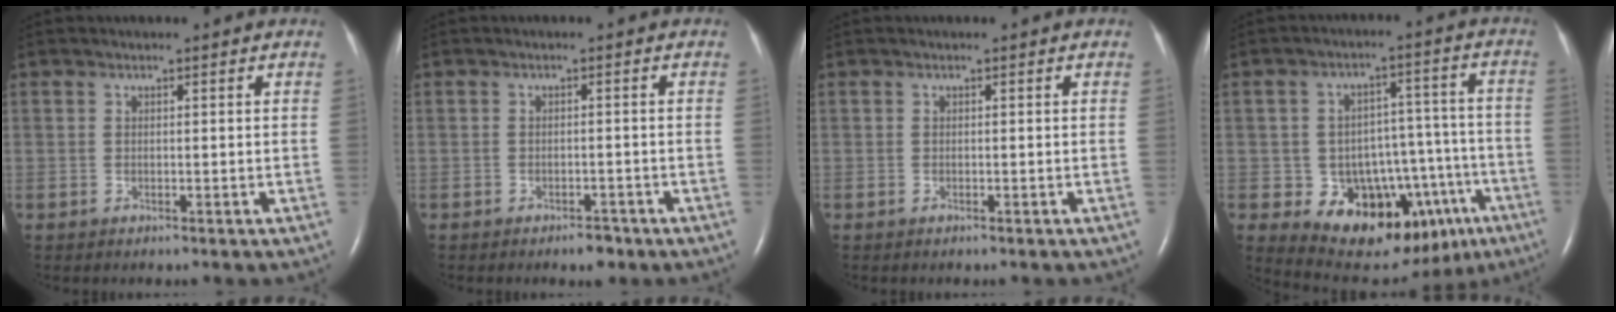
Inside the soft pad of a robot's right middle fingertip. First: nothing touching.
{"total": 2.1, "force": [-1.6, 0.9, 1.1], "torque": [-0.016, 0.001, -0.018]}
{"total": 0.0}
{"total": 16.5, "force": [-8.3, 10.4, 9.8], "torque": [-0.101, 0.057, -0.105]}